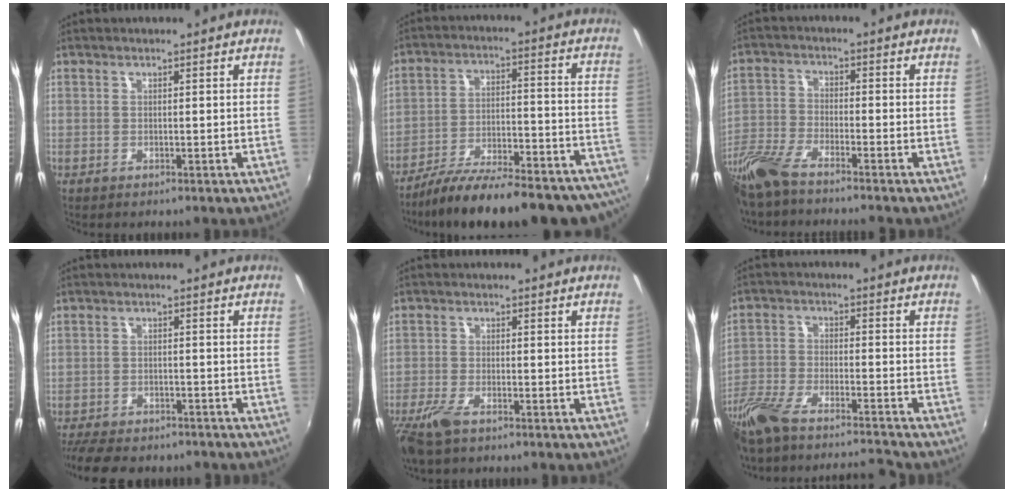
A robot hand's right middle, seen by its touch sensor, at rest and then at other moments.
{"total": 27.5, "force": [-23.5, 6.3, 12.8], "torque": [-0.202, -0.029, -0.314]}
{"total": 10.4, "force": [-8.4, 2.1, 5.7], "torque": [-0.139, -0.021, -0.174]}
{"total": 10.9, "force": [-9.3, 3.5, 4.5], "torque": [-0.109, -0.024, -0.144]}
{"total": 6.1, "force": [-4.4, 1.9, 3.8], "torque": [-0.102, -0.017, -0.089]}
{"total": 17.3, "force": [-15.4, 2.1, 7.7], "torque": [-0.178, -0.034, -0.278]}